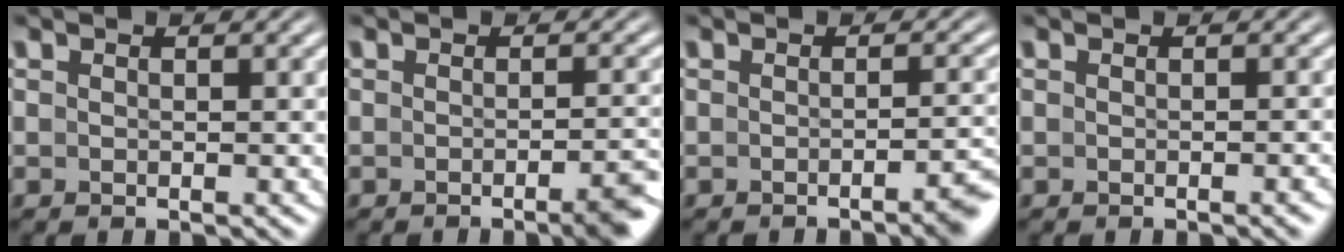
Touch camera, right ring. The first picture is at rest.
{"total": 3.0, "force": [-1.9, 0.2, 2.2], "torque": [-0.023, 0.004, -0.035]}
{"total": 2.9, "force": [-2.1, 0.1, 2.1], "torque": [-0.018, 0.008, -0.038]}
{"total": 0.7, "force": [-0.6, -0.1, 0.3], "torque": [-0.006, 0.006, -0.011]}